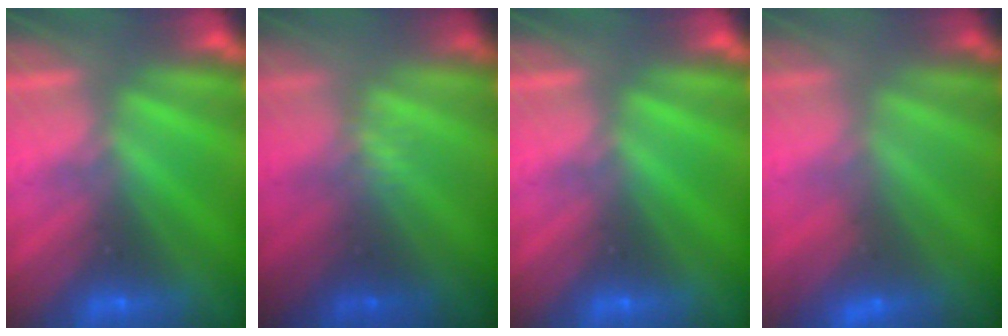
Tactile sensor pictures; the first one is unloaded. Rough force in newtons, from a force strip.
{"total": 2.3}
{"total": 0.0}
{"total": 2.5}